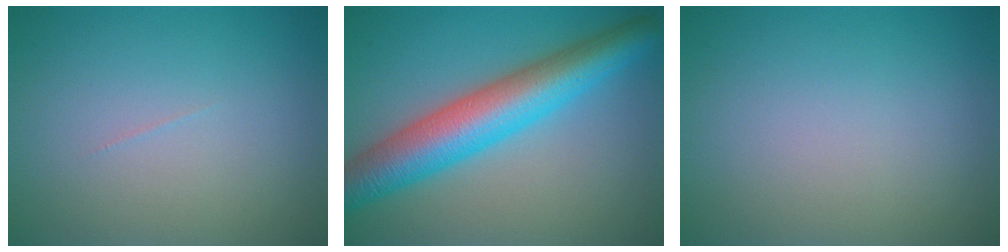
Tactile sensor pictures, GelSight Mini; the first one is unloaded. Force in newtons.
{"total": 8.6, "press": 8.6, "slide": 0.2}
{"total": 0.0}